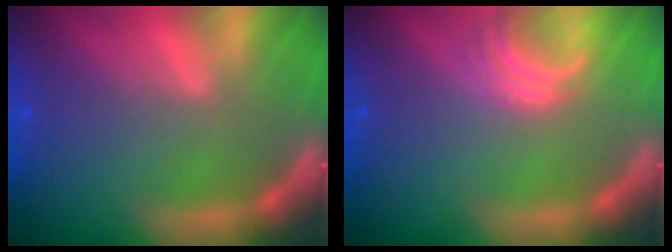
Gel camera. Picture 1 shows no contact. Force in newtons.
{"total": 2.5}